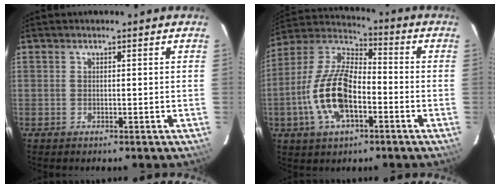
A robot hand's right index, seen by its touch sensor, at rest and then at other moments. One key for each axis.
{"total": 15.6, "fx": -4.8, "fy": 7.2, "fz": 13.0, "tx": -0.275, "ty": 0.002, "tz": -0.092}